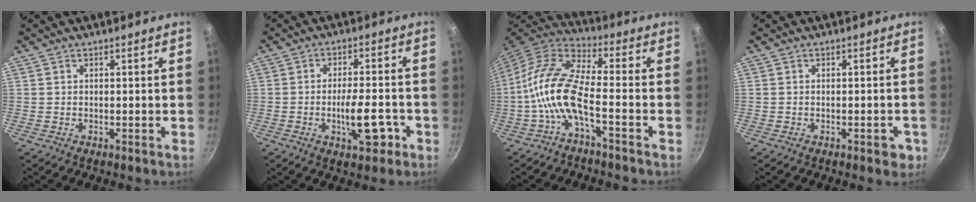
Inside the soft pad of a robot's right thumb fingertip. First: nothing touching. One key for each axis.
{"total": 8.6, "fx": -3.1, "fy": 3.4, "fz": 7.2, "tx": -0.091, "ty": 0.020, "tz": -0.047}
{"total": 12.0, "fx": -4.0, "fy": 4.0, "fz": 10.6, "tx": -0.225, "ty": 0.042, "tz": -0.090}
{"total": 3.0, "fx": -1.3, "fy": 1.4, "fz": 2.3, "tx": -0.016, "ty": 0.010, "tz": -0.012}